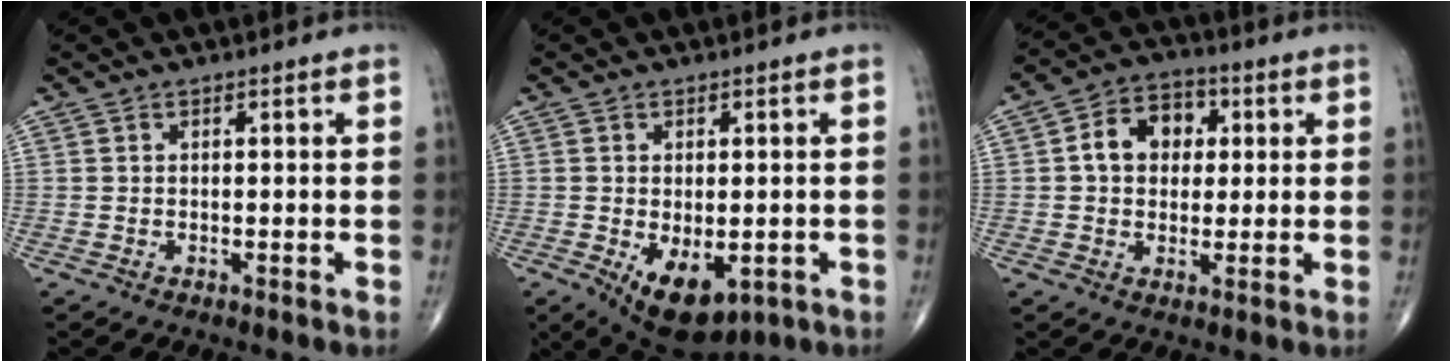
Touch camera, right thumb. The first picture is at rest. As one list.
[{"total": 9.7, "force": [-3.1, 5.4, 7.5], "torque": [-0.103, -0.011, -0.031]}, {"total": 9.1, "force": [1.6, 7.0, 5.6], "torque": [-0.063, 0.016, 0.018]}]